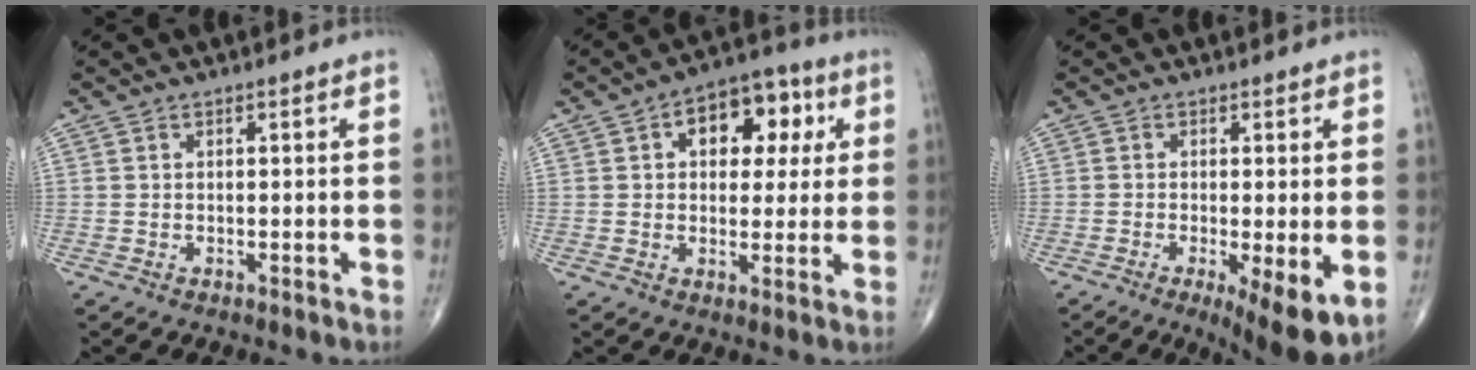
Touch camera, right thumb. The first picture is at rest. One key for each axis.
{"total": 11.8, "fx": 3.6, "fy": 7.5, "fz": 8.5, "tx": -0.067, "ty": 0.012, "tz": 0.044}
{"total": 9.6, "fx": -2.8, "fy": 2.5, "fz": 8.9, "tx": -0.133, "ty": -0.023, "tz": -0.039}